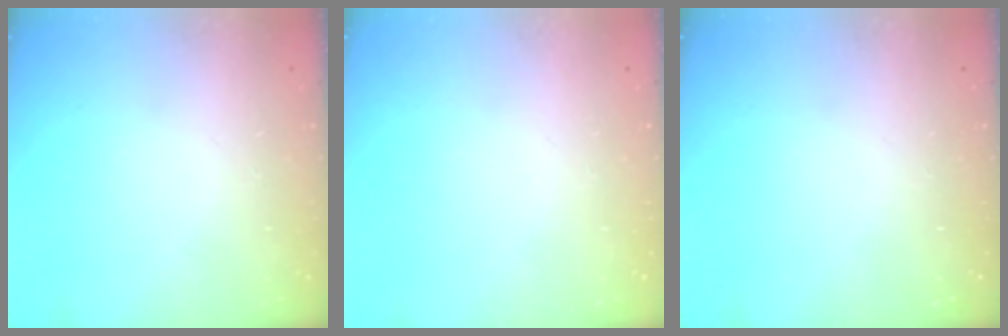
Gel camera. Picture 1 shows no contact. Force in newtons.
{"total": 0.0}
{"total": 0.0}